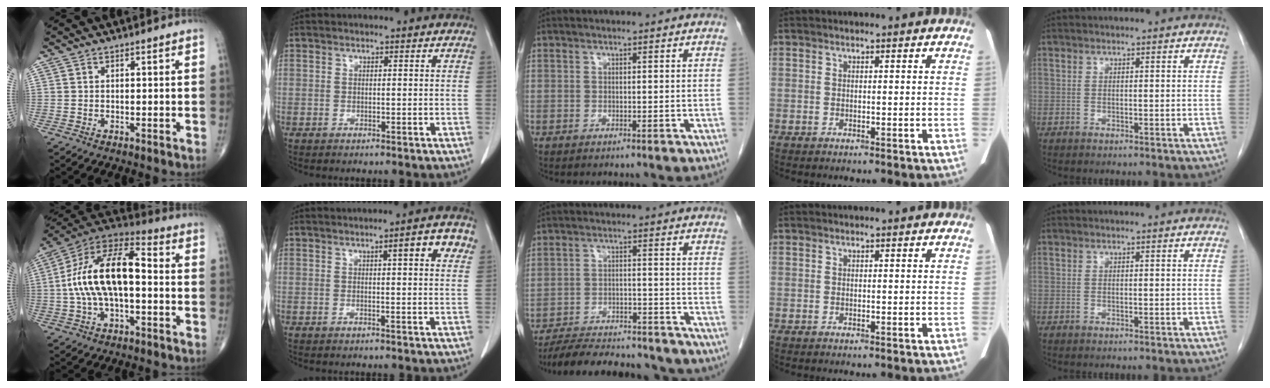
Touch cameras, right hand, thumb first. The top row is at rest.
{"thumb": {"total": 17.5, "force": [-0.4, 8.4, 15.4], "torque": [-0.288, 0.046, -0.016]}, "index": {"total": 5.2, "force": [2.0, 0.4, 4.8], "torque": [-0.058, 0.007, 0.019]}, "middle": {"total": 18.2, "force": [-16.5, 4.2, 6.5], "torque": [-0.115, -0.004, -0.226]}}